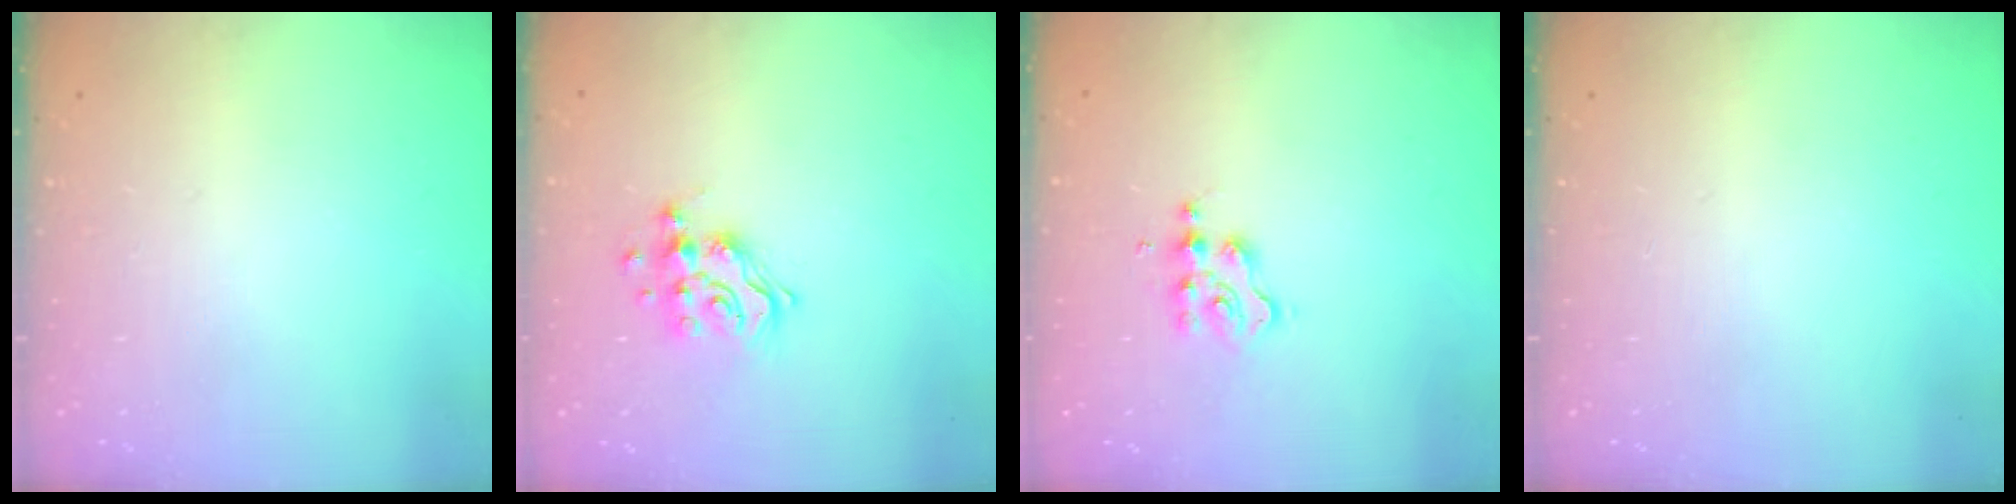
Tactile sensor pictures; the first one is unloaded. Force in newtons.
{"total": 10.8, "press": 10.8, "slide": 0.8}
{"total": 2.3, "press": 2.3, "slide": 0.3}
{"total": 0.0}